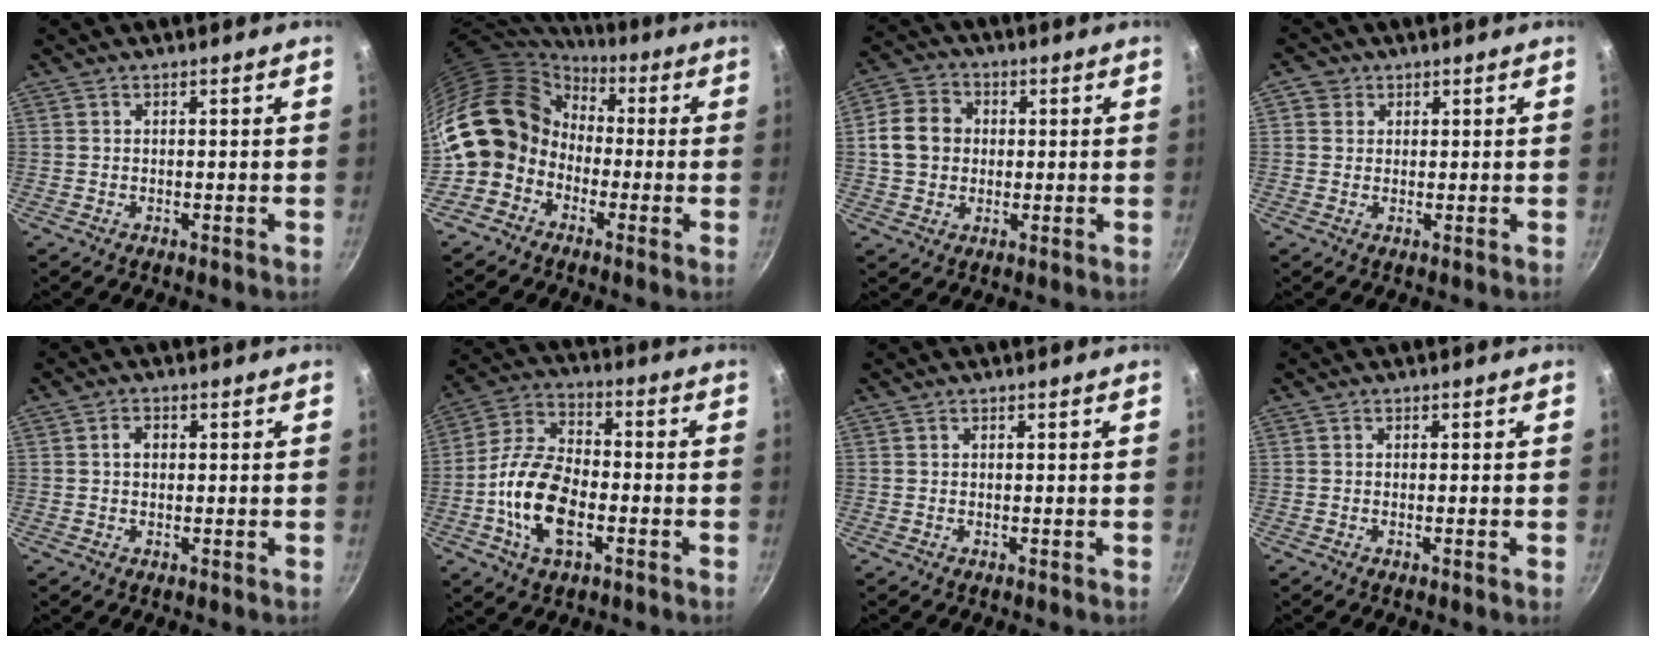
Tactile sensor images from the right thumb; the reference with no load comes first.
{"total": 13.7, "force": [-1.0, 12.0, 6.6], "torque": [-0.092, 0.042, -0.035]}
{"total": 9.1, "force": [0.8, 7.7, 4.7], "torque": [-0.062, 0.012, 0.001]}
{"total": 2.8, "force": [0.8, 2.6, 0.6], "torque": [0.014, 0.002, 0.008]}
{"total": 2.2, "force": [0.3, 1.7, 1.5], "torque": [-0.016, 0.006, 0.003]}
{"total": 14.9, "force": [-4.0, 8.0, 11.9], "torque": [-0.219, 0.036, -0.089]}
{"total": 0.0}
{"total": 0.7, "force": [-0.3, -0.1, 0.6], "torque": [-0.014, 0.000, -0.007]}